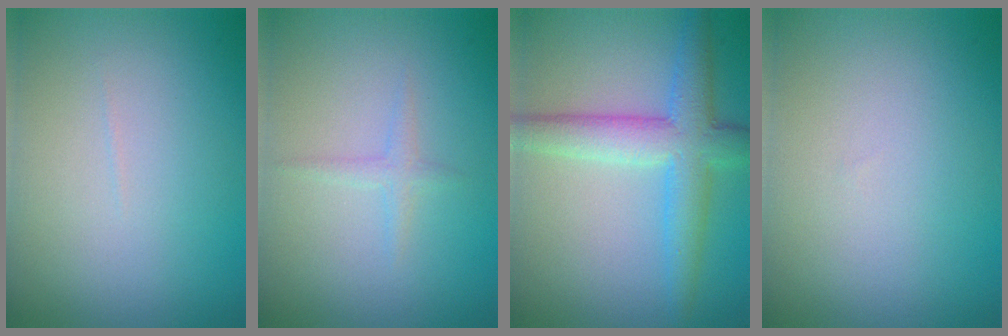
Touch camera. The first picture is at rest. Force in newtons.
{"total": 1.1, "press": 1.1, "slide": 0.0}
{"total": 5.4, "press": 5.4, "slide": 0.1}
{"total": 0.0}